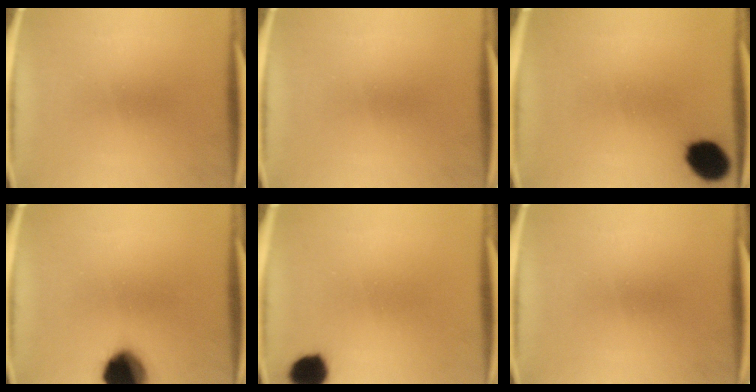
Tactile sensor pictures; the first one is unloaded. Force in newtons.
{"total": 0.0}
{"total": 9.8}
{"total": 14.6}
{"total": 7.0}
{"total": 0.0}